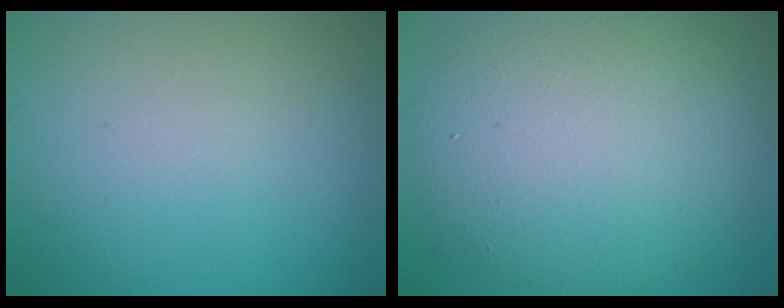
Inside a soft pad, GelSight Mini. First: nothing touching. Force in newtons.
{"total": 10.2, "press": 10.1, "slide": 0.9}